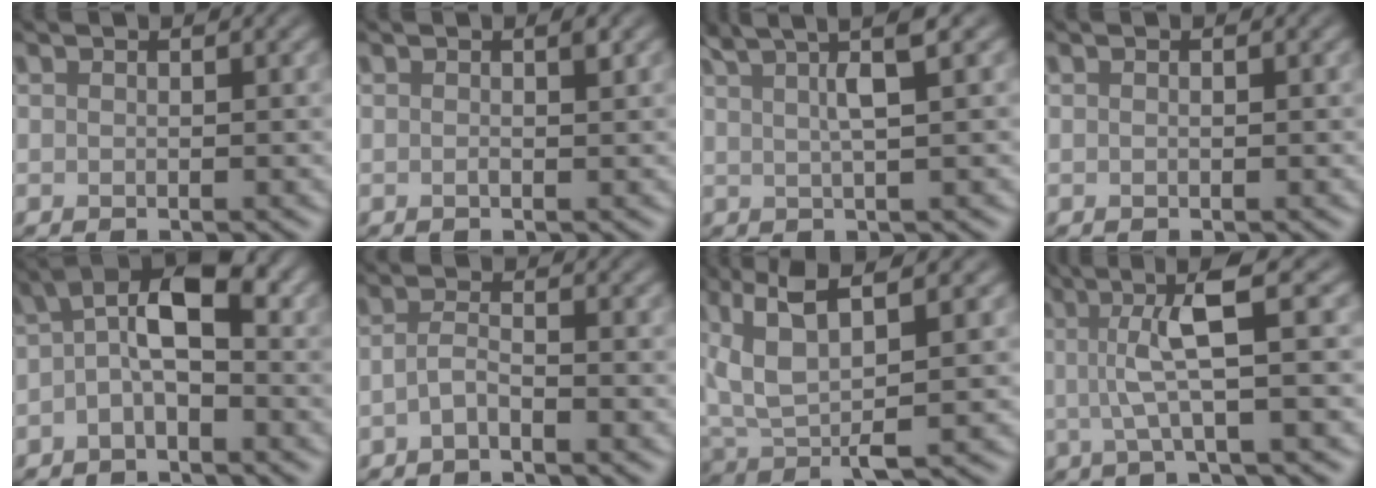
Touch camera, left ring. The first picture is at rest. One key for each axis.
{"total": 0.8, "fx": 0.1, "fy": 0.0, "fz": 0.8, "tx": -0.013, "ty": -0.001, "tz": -0.001}
{"total": 4.9, "fx": 3.0, "fy": 0.6, "fz": 3.9, "tx": -0.062, "ty": 0.016, "tz": 0.049}
{"total": 0.0}
{"total": 4.9, "fx": -0.3, "fy": 2.0, "fz": 4.4, "tx": -0.073, "ty": 0.019, "tz": -0.019}
{"total": 1.6, "fx": -0.9, "fy": 0.4, "fz": 1.2, "tx": -0.027, "ty": 0.001, "tz": -0.022}
{"total": 7.9, "fx": 2.7, "fy": 3.0, "fz": 6.9, "tx": -0.147, "ty": 0.007, "tz": 0.050}
{"total": 6.3, "fx": 1.2, "fy": 1.1, "fz": 6.1, "tx": -0.111, "ty": 0.012, "tz": 0.016}